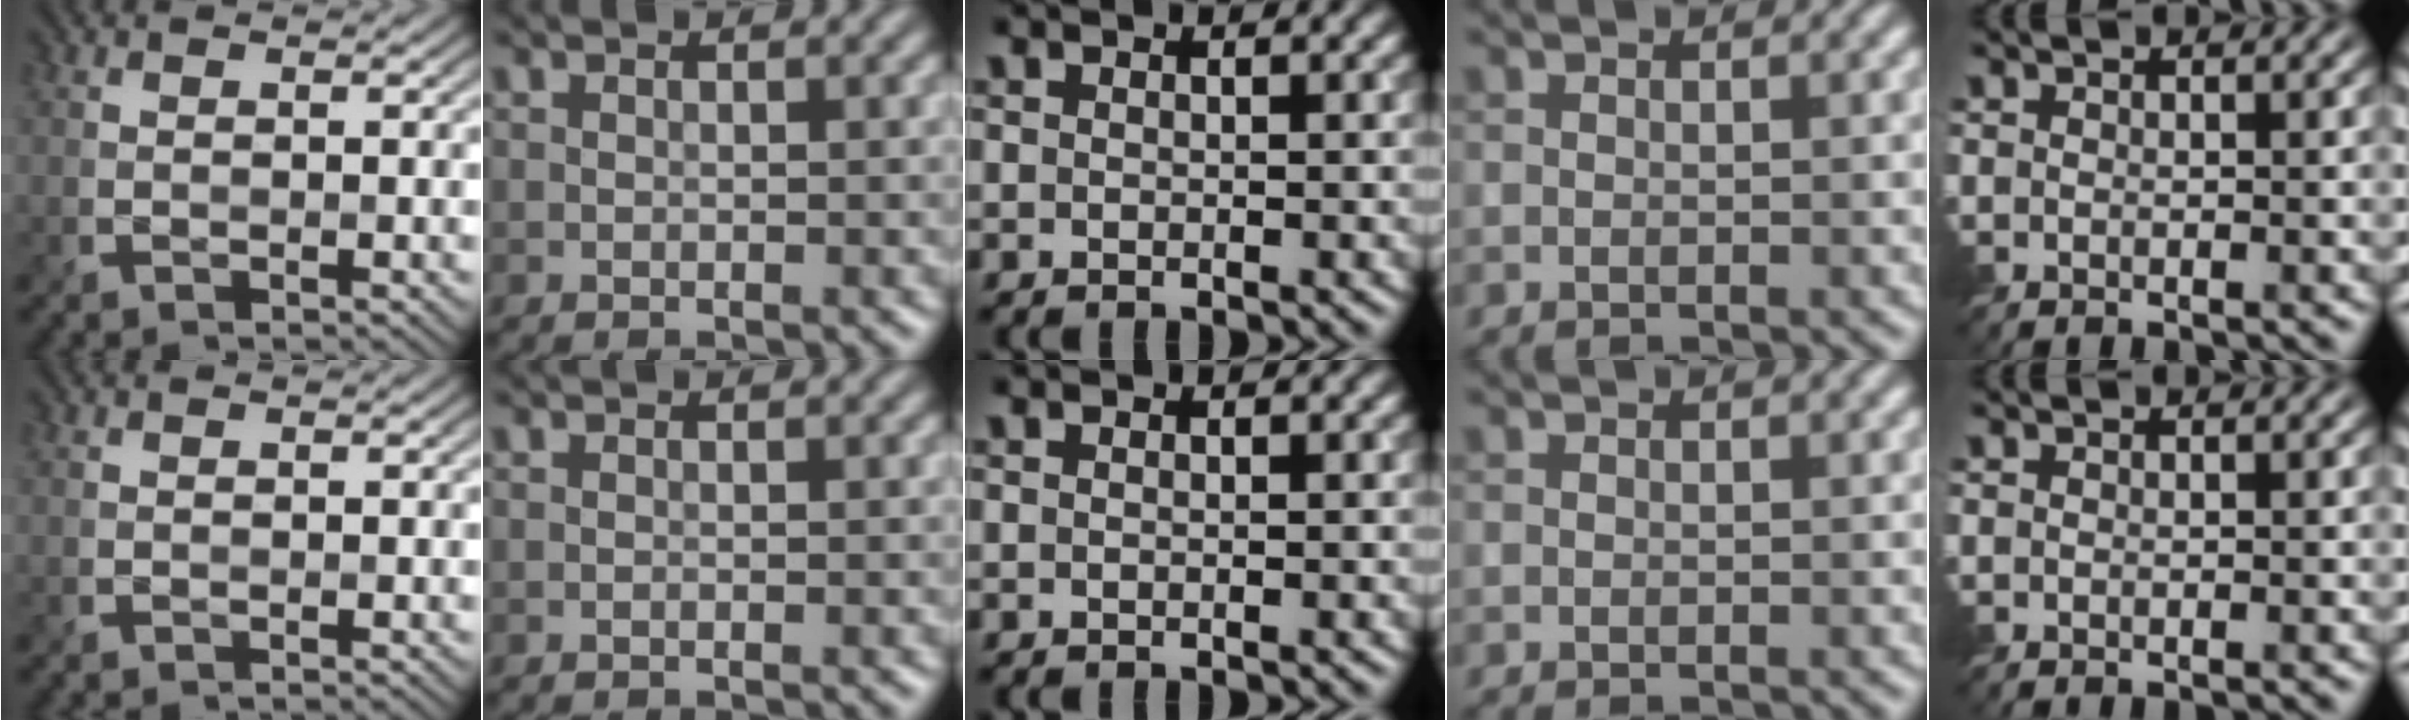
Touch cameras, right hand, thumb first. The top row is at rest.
{}